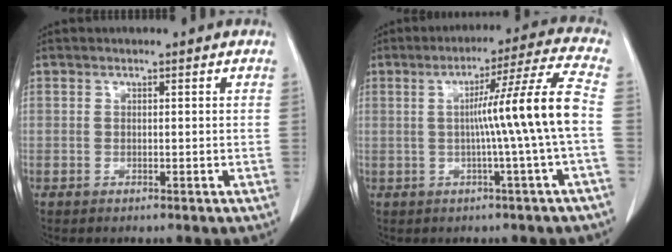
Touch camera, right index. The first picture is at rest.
{"total": 11.1, "force": [-0.7, -2.6, 10.8], "torque": [-0.160, 0.008, -0.005]}